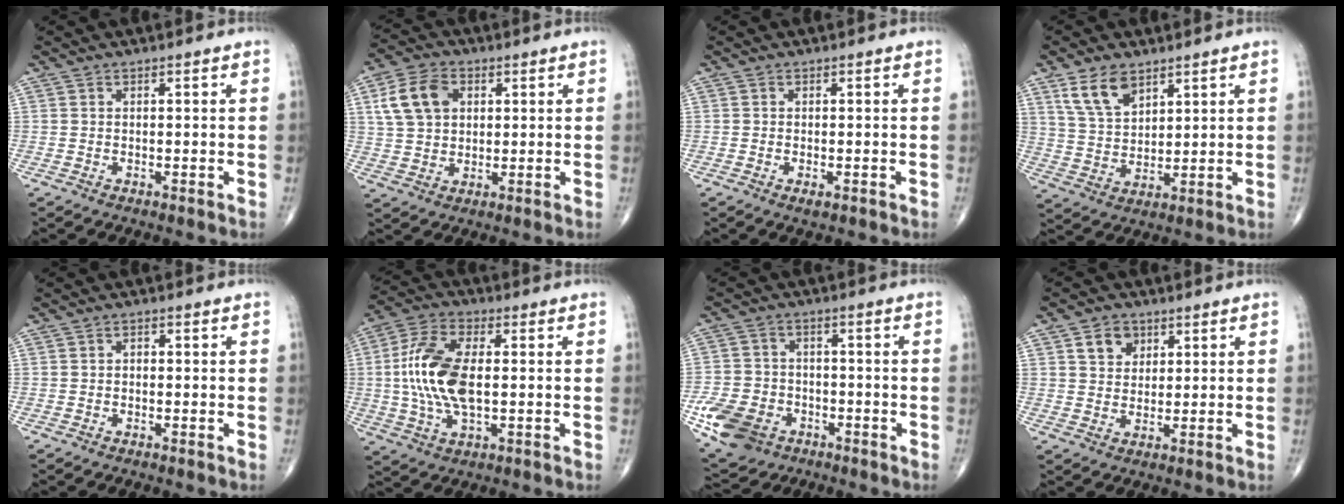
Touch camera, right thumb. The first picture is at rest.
{"total": 9.9, "force": [2.9, 7.0, 6.2], "torque": [-0.105, 0.006, 0.053]}
{"total": 1.4, "force": [-0.6, 0.6, 1.1], "torque": [-0.019, -0.003, -0.007]}
{"total": 8.4, "force": [5.1, 4.7, 4.8], "torque": [-0.076, -0.024, 0.107]}
{"total": 1.0, "force": [0.0, 0.7, 0.8], "torque": [-0.005, 0.004, -0.004]}
{"total": 14.3, "force": [0.2, 7.0, 12.4], "torque": [-0.263, 0.010, 0.003]}
{"total": 11.6, "force": [-5.2, 8.8, 5.6], "torque": [-0.099, 0.017, -0.086]}
{"total": 5.5, "force": [2.5, 4.3, 2.2], "torque": [-0.013, -0.011, 0.044]}